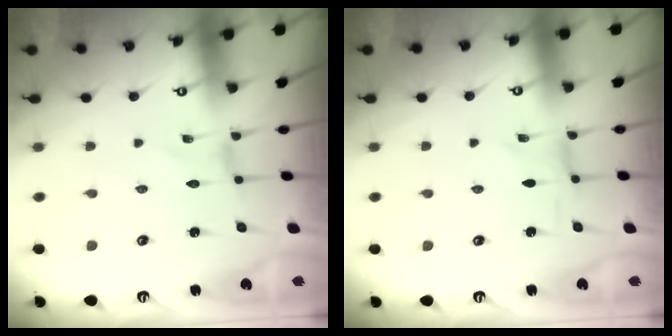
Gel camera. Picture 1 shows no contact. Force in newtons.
{"total": 0.0}